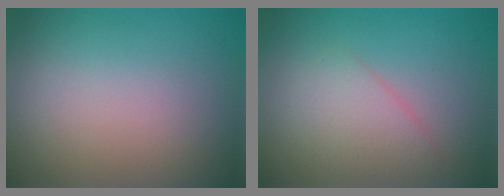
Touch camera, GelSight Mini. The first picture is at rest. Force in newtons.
{"total": 2.4, "press": 2.4, "slide": 0.1}